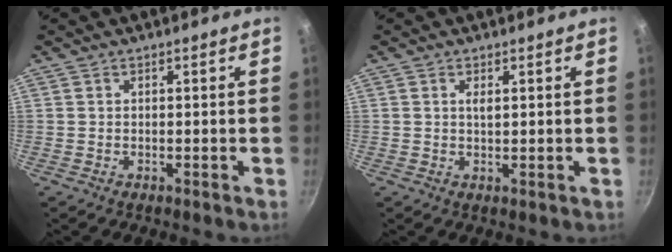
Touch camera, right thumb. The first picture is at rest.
{"total": 1.6, "force": [0.6, 0.5, 1.3], "torque": [-0.024, -0.002, 0.011]}